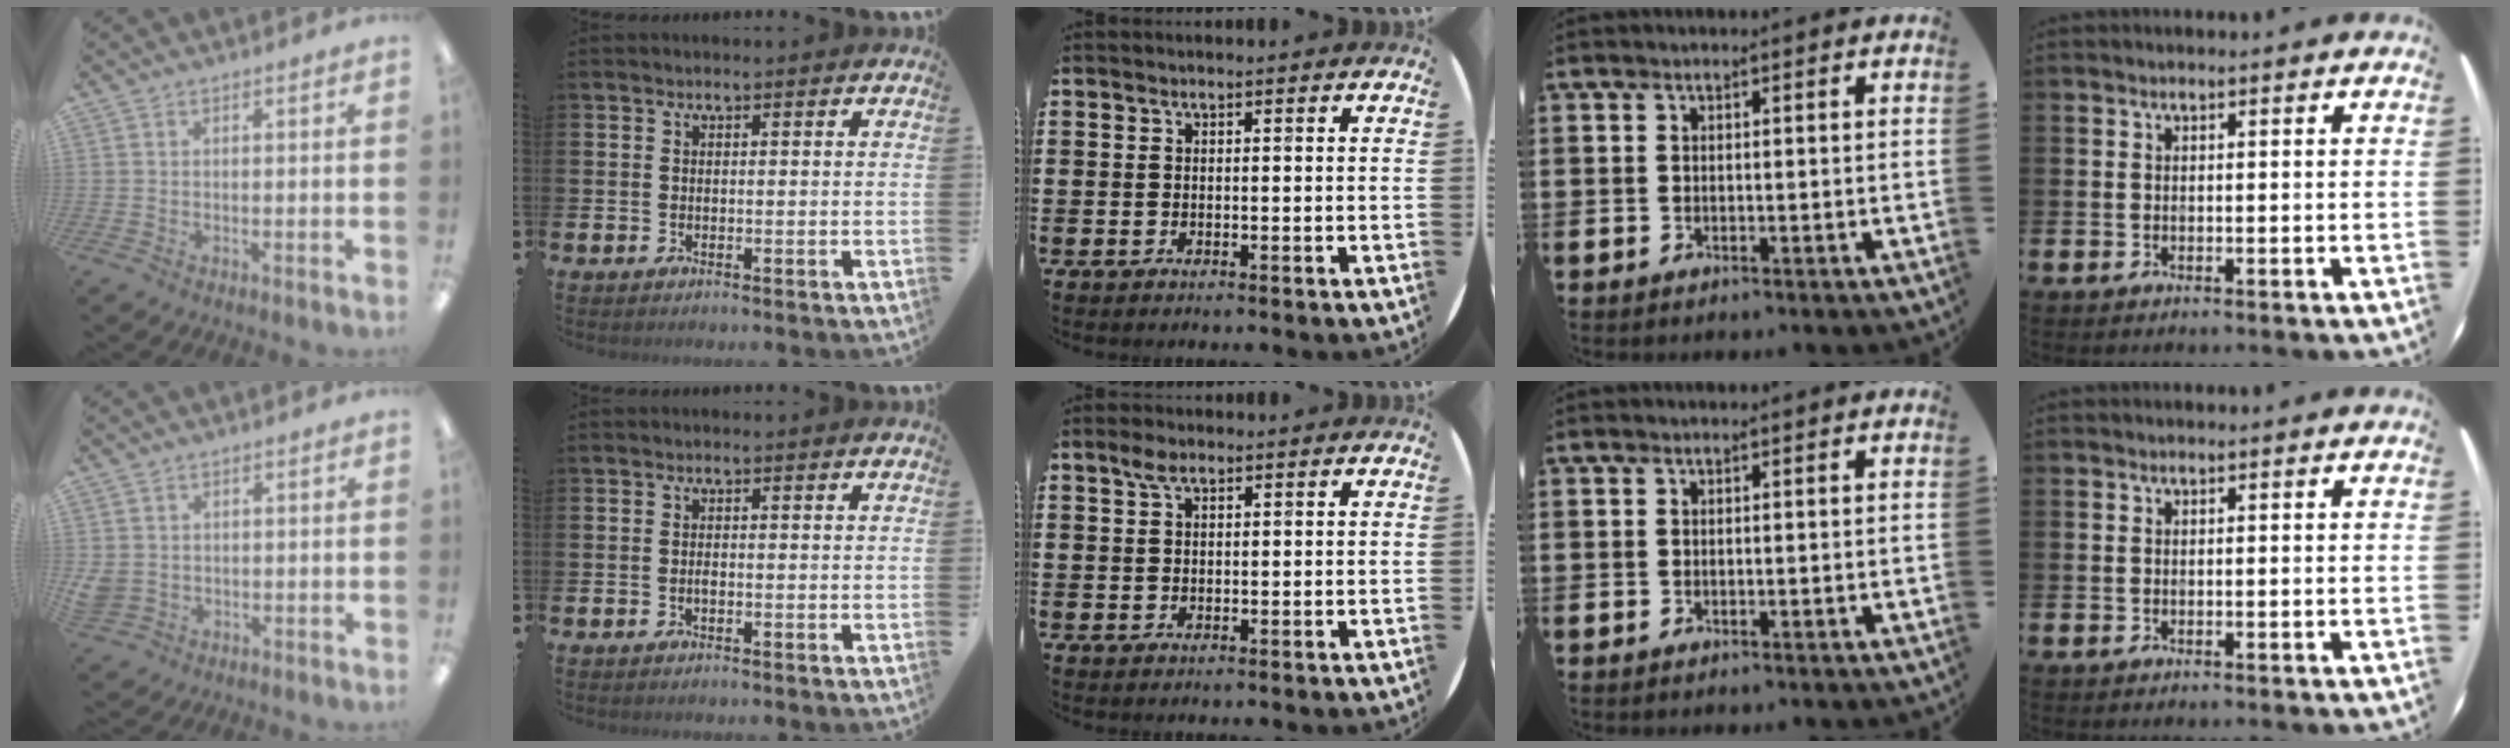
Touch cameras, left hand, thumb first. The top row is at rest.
{"thumb": {"total": 3.3, "force": [0.5, 3.0, 1.1], "torque": [-0.022, -0.001, 0.008]}, "index": {"total": 0.6, "force": [-0.2, 0.2, 0.5], "torque": [-0.006, -0.004, -0.005]}, "middle": {"total": 2.0, "force": [1.2, 1.0, 1.2], "torque": [-0.019, 0.003, 0.020]}}